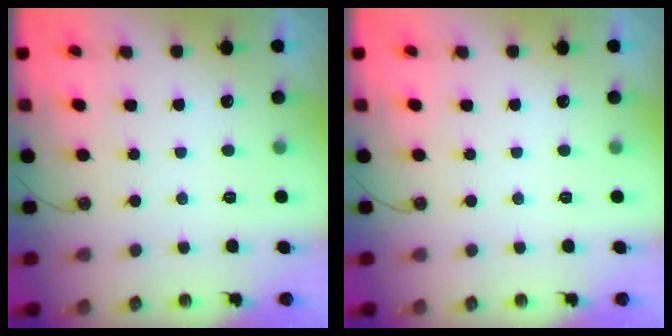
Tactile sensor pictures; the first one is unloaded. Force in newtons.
{"total": 0.0}